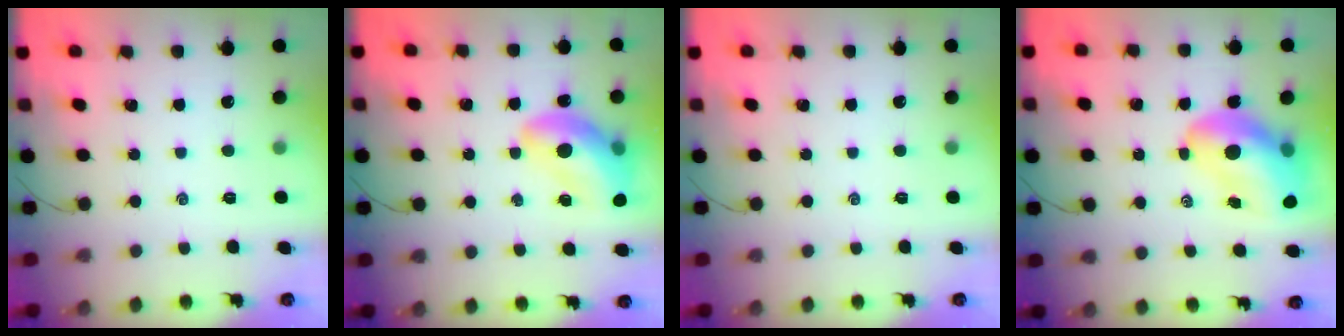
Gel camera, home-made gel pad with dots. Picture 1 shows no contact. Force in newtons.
{"total": 15.5, "press": 14.9, "slide": 4.4}
{"total": 0.0}
{"total": 14.5, "press": 13.8, "slide": 4.2}